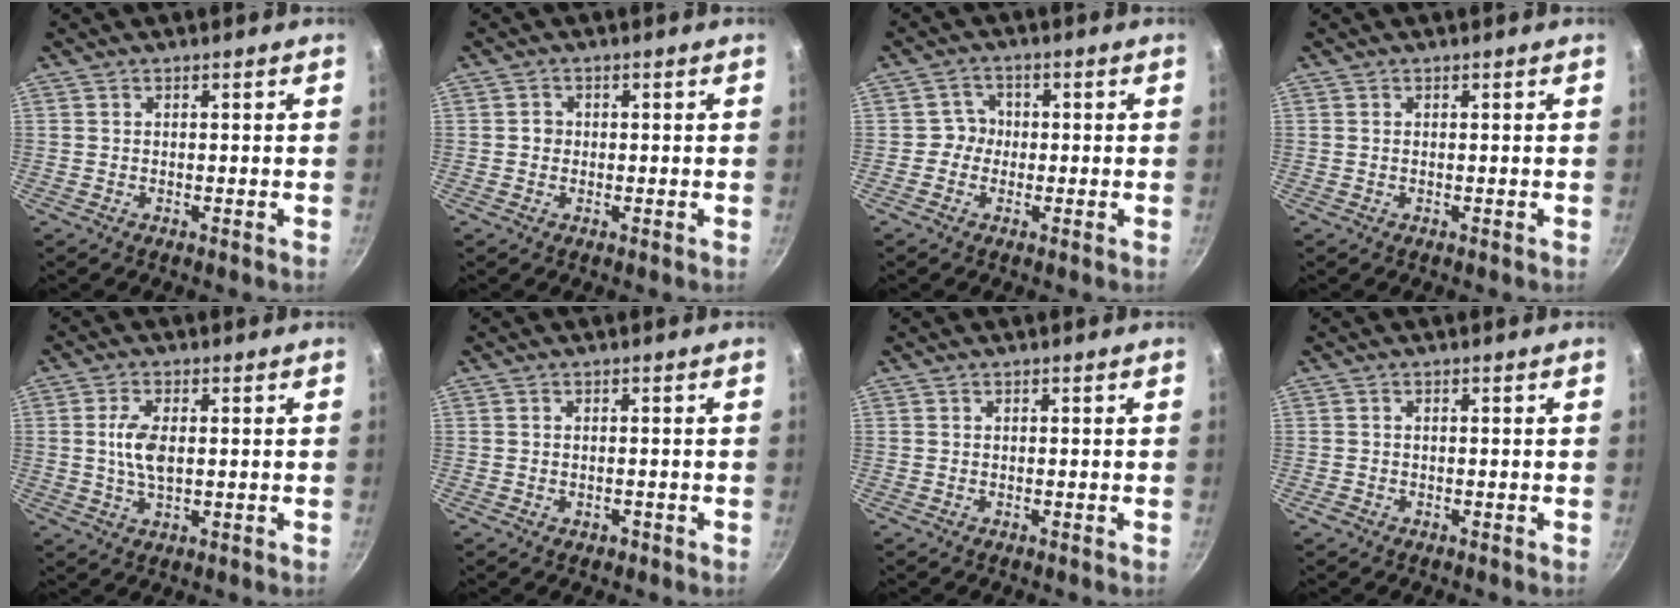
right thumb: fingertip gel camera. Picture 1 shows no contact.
{"total": 1.6, "force": [-0.1, 1.4, 0.6], "torque": [-0.001, 0.005, -0.004]}
{"total": 3.2, "force": [-0.5, 3.0, 1.0], "torque": [0.007, 0.012, -0.019]}
{"total": 0.0}
{"total": 6.0, "force": [0.5, 2.9, 5.2], "torque": [-0.108, -0.002, 0.009]}
{"total": 1.1, "force": [-0.5, 0.8, 0.5], "torque": [-0.008, 0.006, -0.003]}
{"total": 0.0}
{"total": 0.8, "force": [-0.5, 0.6, 0.3], "torque": [-0.005, 0.001, -0.011]}